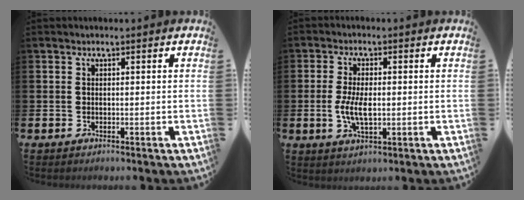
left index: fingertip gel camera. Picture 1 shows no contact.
{"total": 5.1, "force": [-0.3, 2.3, 4.5], "torque": [-0.094, 0.000, -0.010]}